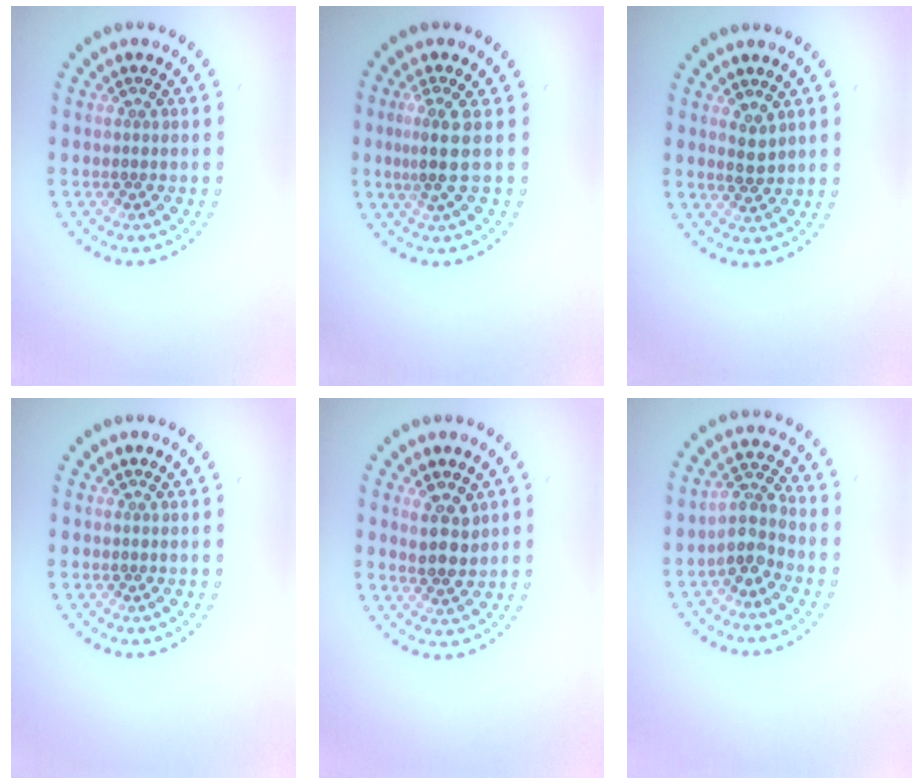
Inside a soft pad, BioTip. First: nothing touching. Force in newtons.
{"total": 2.4, "press": 2.0, "slide": 1.5}
{"total": 1.8, "press": 1.7, "slide": 0.5}
{"total": 0.0}
{"total": 2.7, "press": 2.6, "slide": 0.8}
{"total": 3.1, "press": 2.4, "slide": 2.0}